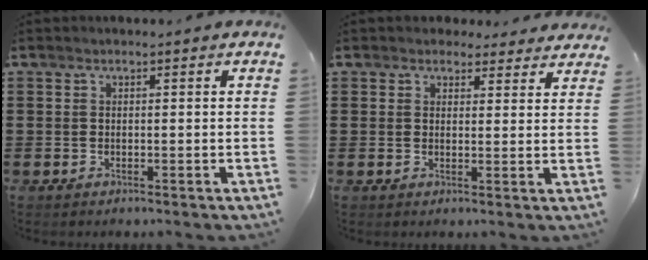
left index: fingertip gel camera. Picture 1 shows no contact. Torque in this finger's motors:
{"motor_torque": [1.27, -0.87, 0.61, 0.03]}